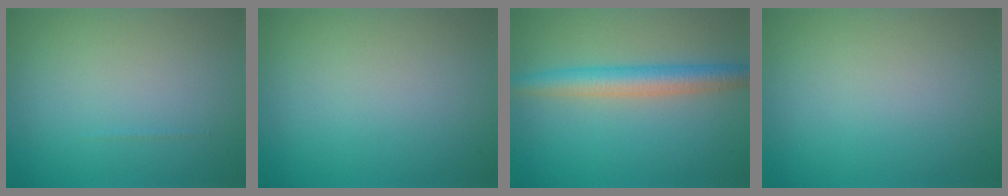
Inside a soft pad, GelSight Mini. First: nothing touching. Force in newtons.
{"total": 0.0}
{"total": 4.2, "press": 4.2, "slide": 0.1}
{"total": 0.0}